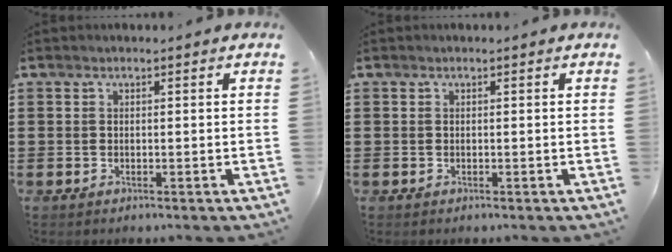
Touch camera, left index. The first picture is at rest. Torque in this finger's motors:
{"motor_torque": [-0.11, -0.09, 0.00, 0.01]}